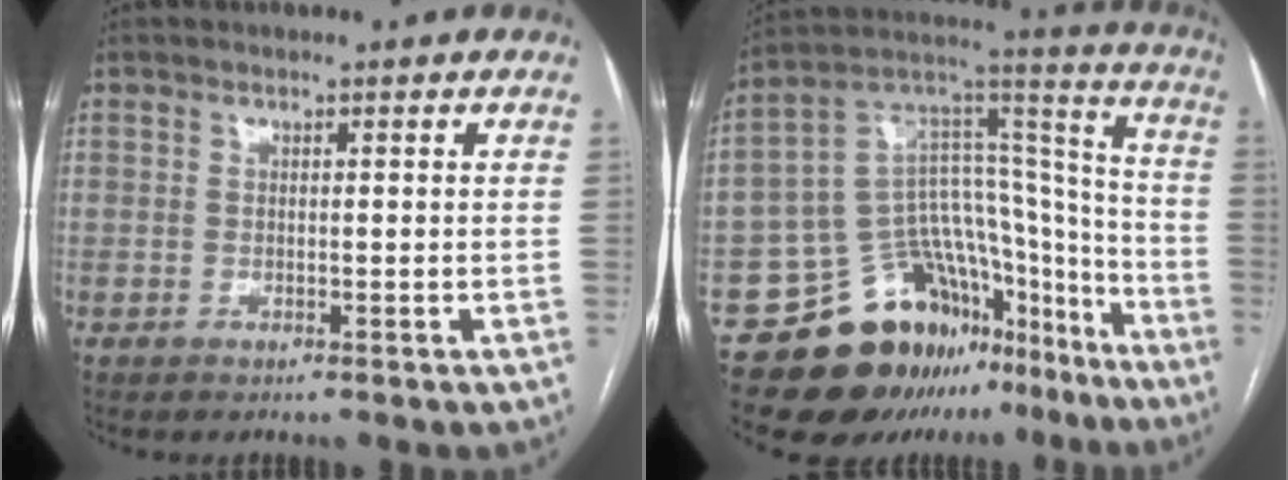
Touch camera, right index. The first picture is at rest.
{"total": 22.5, "force": [-15.6, 12.1, 10.7], "torque": [-0.143, 0.078, -0.238]}